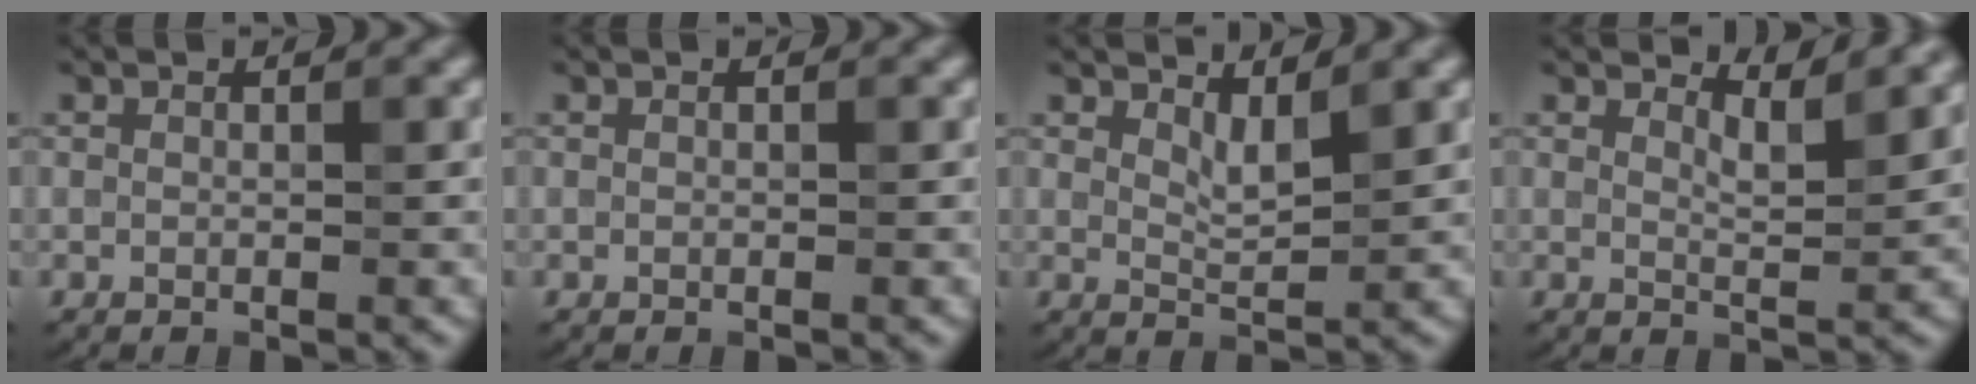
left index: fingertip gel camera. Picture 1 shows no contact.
{"total": 0.0}
{"total": 2.1, "force": [1.5, 0.5, 1.5], "torque": [-0.029, -0.007, 0.028]}
{"total": 2.6, "force": [2.3, 0.2, 1.2], "torque": [-0.020, -0.005, 0.034]}